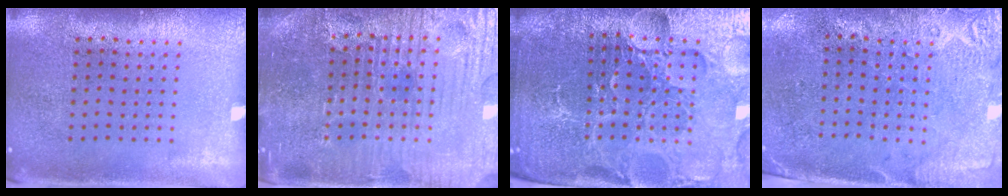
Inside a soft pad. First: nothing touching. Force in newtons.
{"total": 5.4, "press": 5.2, "slide": 1.8}
{"total": 5.6, "press": 5.2, "slide": 2.1}
{"total": 2.8, "press": 2.4, "slide": 1.4}